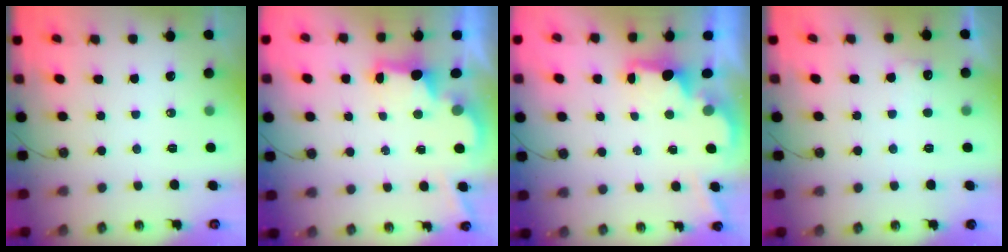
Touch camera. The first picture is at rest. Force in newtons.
{"total": 2.5, "press": 2.4, "slide": 0.7}
{"total": 2.1, "press": 1.9, "slide": 0.8}
{"total": 5.6, "press": 5.6, "slide": 0.4}